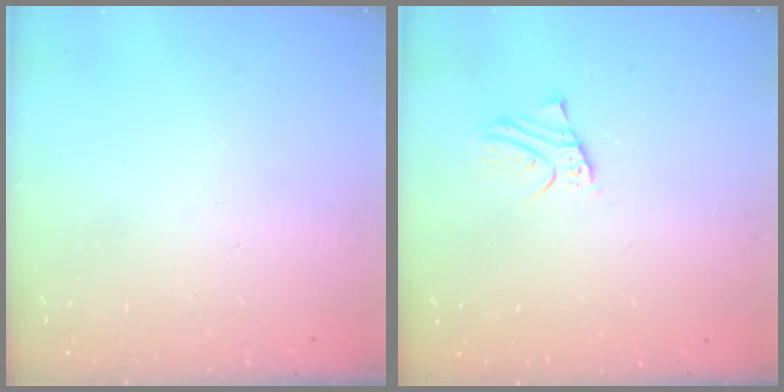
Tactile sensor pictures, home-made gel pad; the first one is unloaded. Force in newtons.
{"total": 1.9, "press": 1.9, "slide": 0.1}